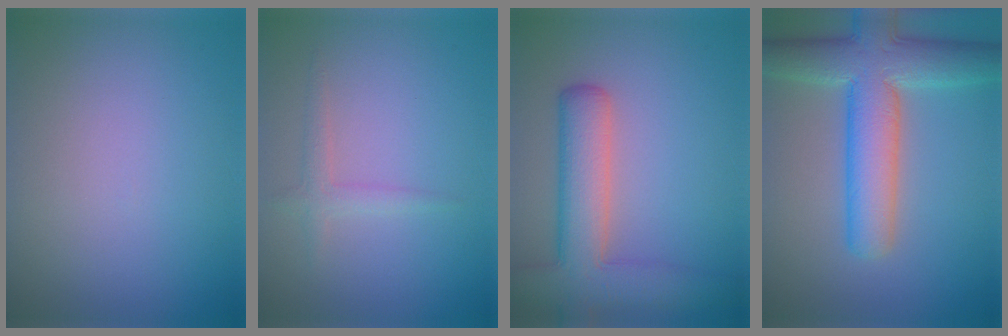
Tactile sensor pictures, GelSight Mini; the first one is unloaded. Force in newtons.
{"total": 1.5, "press": 1.5, "slide": 0.0}
{"total": 7.1, "press": 7.1, "slide": 0.4}
{"total": 8.9, "press": 8.9, "slide": 0.4}